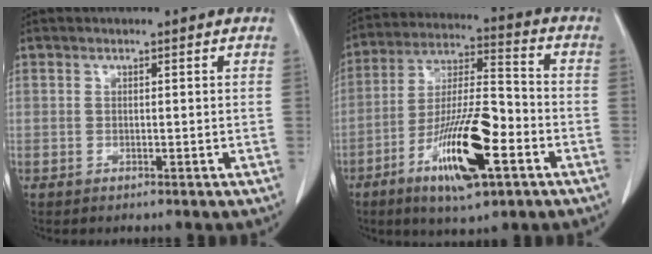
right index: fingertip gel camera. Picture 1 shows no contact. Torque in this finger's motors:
{"motor_torque": [2.14, 0.00, 0.55, 0.15]}